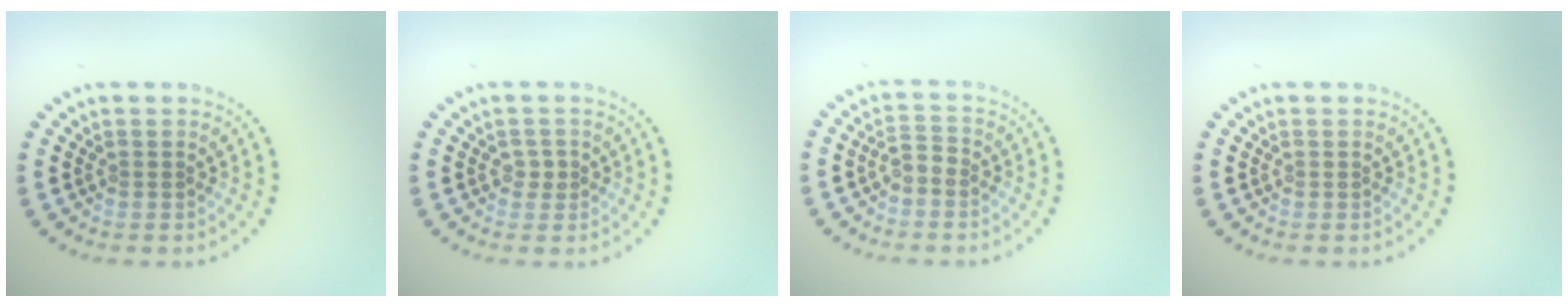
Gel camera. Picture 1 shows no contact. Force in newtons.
{"total": 1.0, "press": 1.0, "slide": 0.4}
{"total": 1.4, "press": 1.3, "slide": 0.6}
{"total": 0.0}